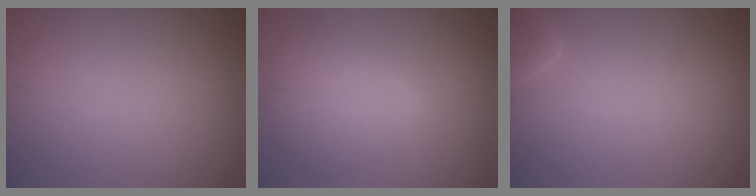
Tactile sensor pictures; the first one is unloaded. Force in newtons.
{"total": 4.1, "press": 4.1, "slide": 0.2}
{"total": 1.3, "press": 1.3, "slide": 0.1}